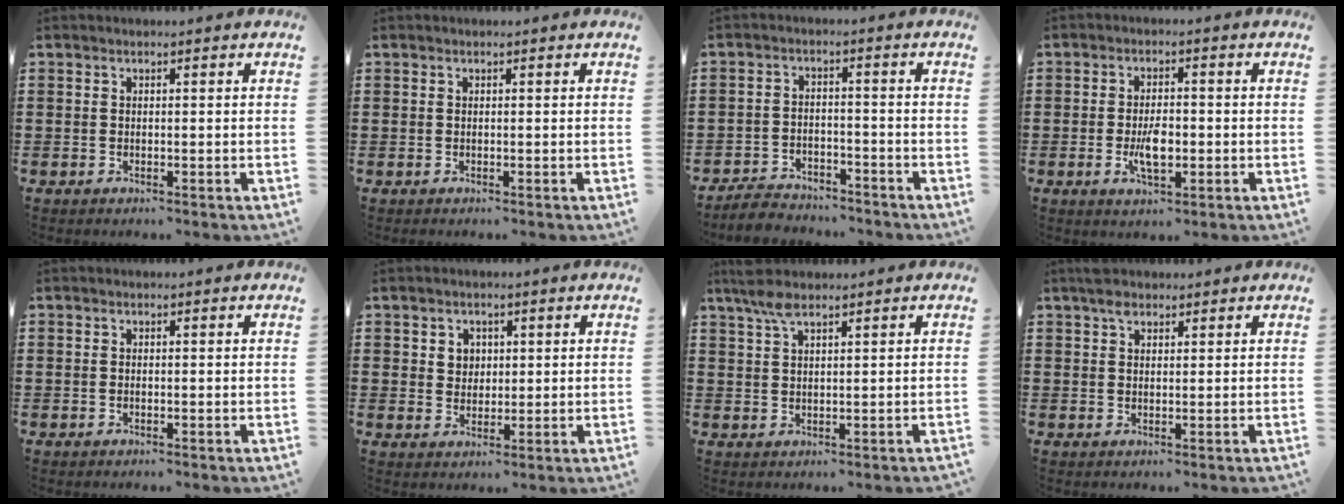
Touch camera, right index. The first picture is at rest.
{"total": 0.0}
{"total": 4.0, "force": [-3.9, 0.6, 0.1], "torque": [-0.007, 0.006, -0.082]}
{"total": 4.9, "force": [-1.1, 2.0, 4.3], "torque": [-0.088, -0.001, -0.020]}
{"total": 0.0}
{"total": 2.7, "force": [1.1, 2.4, 0.6], "torque": [-0.021, 0.011, 0.018]}
{"total": 3.7, "force": [2.5, 0.9, 2.7], "torque": [-0.059, 0.003, 0.045]}
{"total": 2.4, "force": [1.8, 1.0, 1.1], "torque": [-0.027, 0.003, 0.034]}